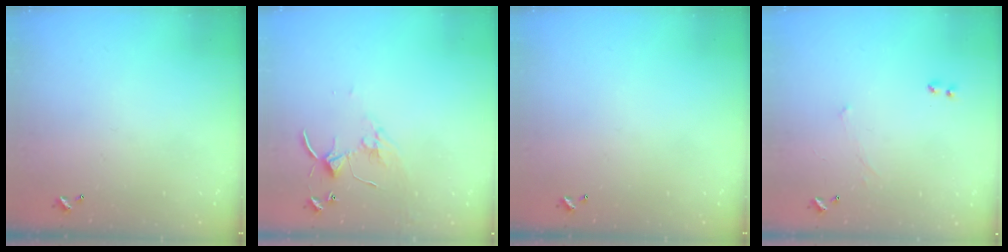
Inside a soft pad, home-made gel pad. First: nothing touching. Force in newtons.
{"total": 5.5, "press": 5.5, "slide": 0.3}
{"total": 0.0}
{"total": 1.7, "press": 1.7, "slide": 0.4}